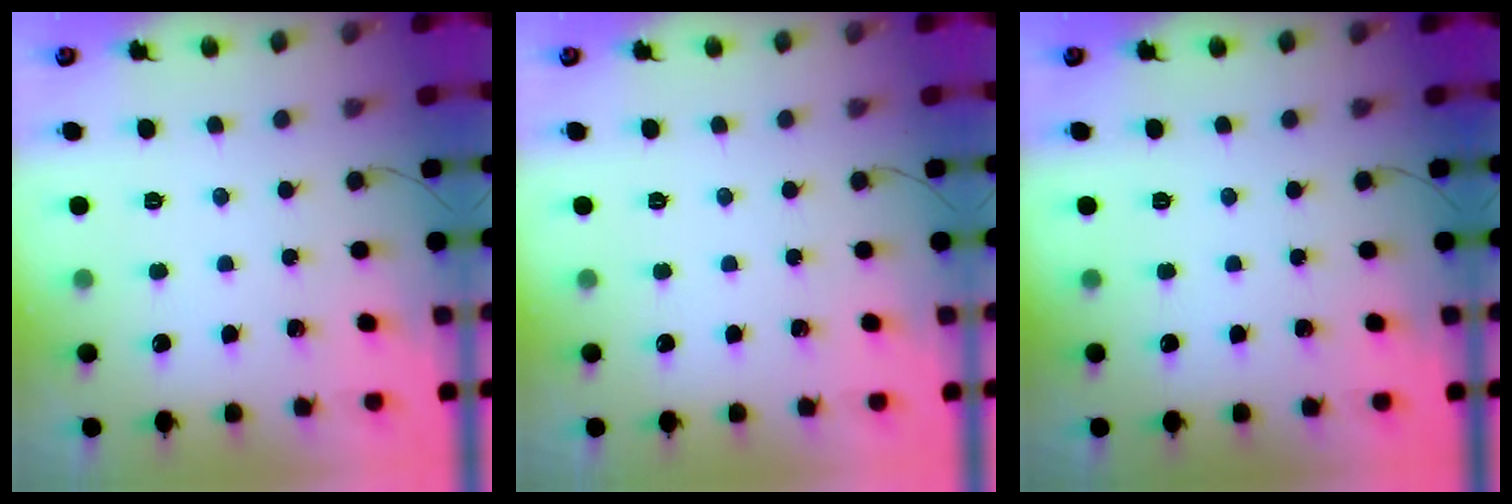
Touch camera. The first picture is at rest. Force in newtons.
{"total": 0.0}
{"total": 0.0}